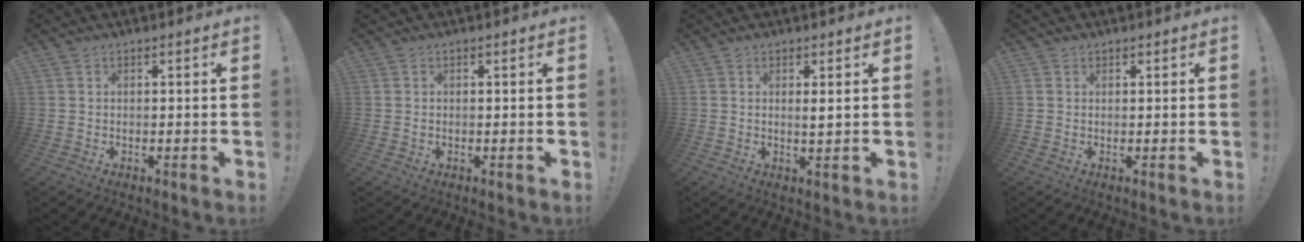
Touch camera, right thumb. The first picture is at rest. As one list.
[{"total": 0.0}, {"total": 1.9, "force": [0.7, 0.1, 1.7], "torque": [-0.021, -0.009, 0.008]}, {"total": 0.8, "force": [0.6, 0.5, -0.2], "torque": [0.004, 0.000, 0.012]}]